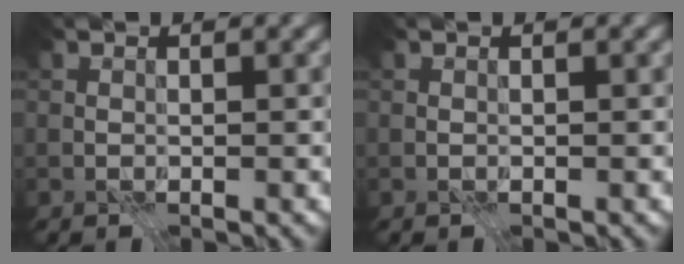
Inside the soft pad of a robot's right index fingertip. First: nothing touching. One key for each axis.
{"total": 0.0}